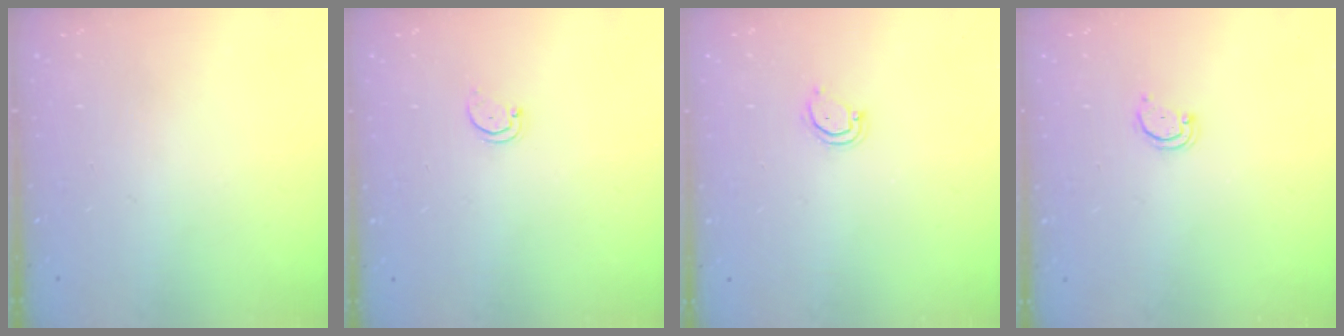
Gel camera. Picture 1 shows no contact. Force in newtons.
{"total": 1.5, "press": 1.5, "slide": 0.3}
{"total": 2.5, "press": 2.5, "slide": 0.1}
{"total": 2.2, "press": 2.1, "slide": 0.4}